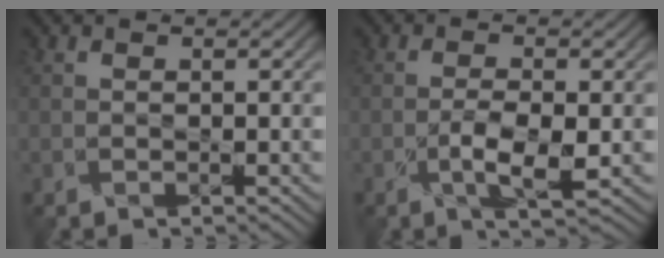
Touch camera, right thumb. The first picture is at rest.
{"total": 2.9, "force": [-1.5, 0.8, 2.3], "torque": [-0.049, 0.001, -0.025]}